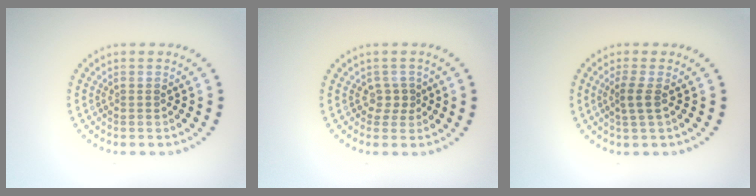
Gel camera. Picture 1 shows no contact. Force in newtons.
{"total": 1.5, "press": 1.1, "slide": 1.0}
{"total": 1.6, "press": 1.3, "slide": 1.0}